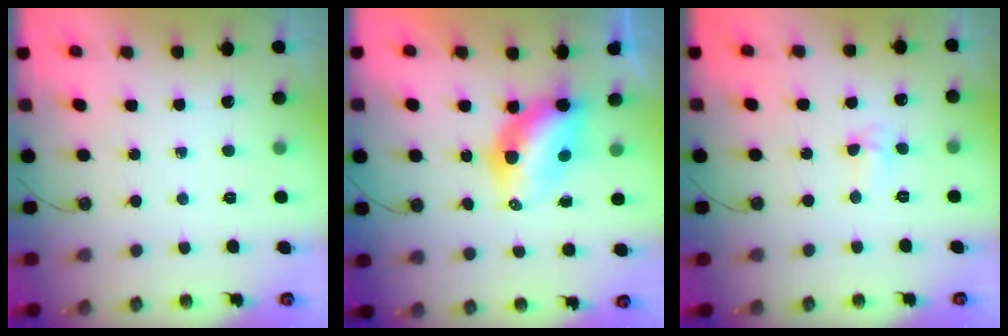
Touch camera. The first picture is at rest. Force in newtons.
{"total": 7.0, "press": 7.0, "slide": 0.6}
{"total": 3.8, "press": 3.7, "slide": 0.8}